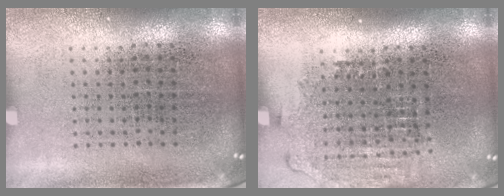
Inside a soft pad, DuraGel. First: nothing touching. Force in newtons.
{"total": 1.4, "press": 1.2, "slide": 0.6}